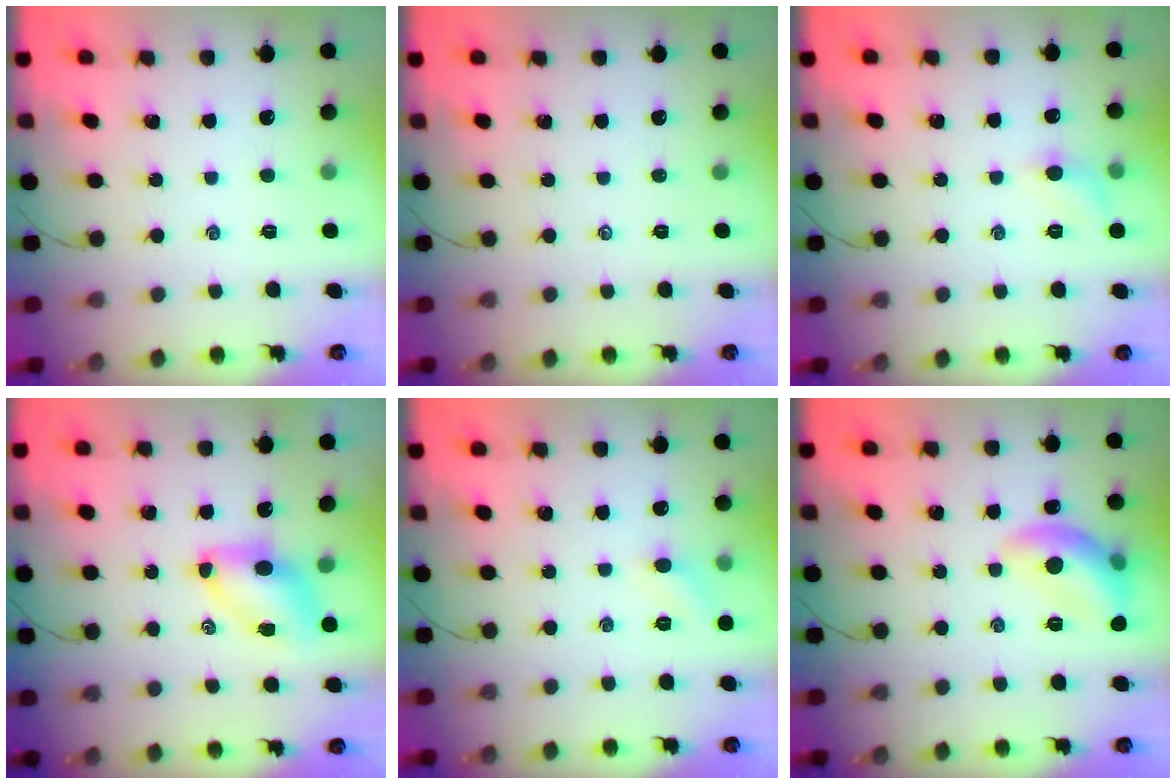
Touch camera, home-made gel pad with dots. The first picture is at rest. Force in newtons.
{"total": 0.0}
{"total": 6.4, "press": 6.3, "slide": 1.4}
{"total": 7.5, "press": 7.4, "slide": 1.4}
{"total": 5.6, "press": 5.4, "slide": 1.6}
{"total": 12.2, "press": 12.2, "slide": 1.0}